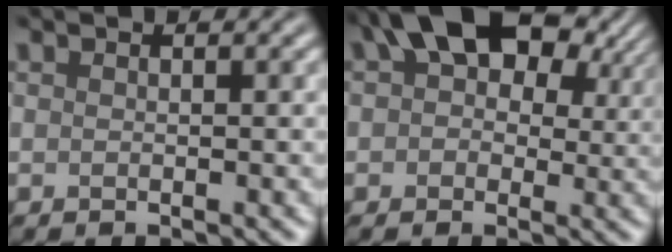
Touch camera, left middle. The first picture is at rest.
{"total": 10.9, "force": [5.3, 6.4, 7.1], "torque": [-0.111, 0.025, 0.078]}